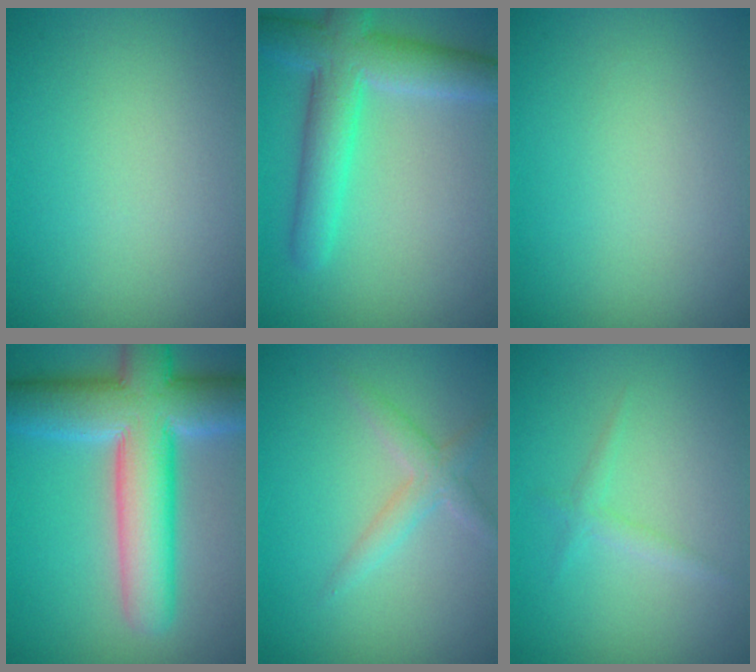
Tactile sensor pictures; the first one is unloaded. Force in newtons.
{"total": 6.3, "press": 6.3, "slide": 0.3}
{"total": 0.0}
{"total": 11.1, "press": 11.0, "slide": 0.6}
{"total": 2.1, "press": 2.1, "slide": 0.1}
{"total": 1.1, "press": 1.1, "slide": 0.1}